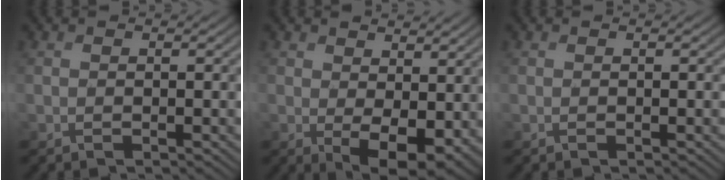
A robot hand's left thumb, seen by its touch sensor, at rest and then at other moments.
{"total": 6.4, "force": [1.2, 3.7, 5.0], "torque": [-0.088, -0.020, 0.028]}
{"total": 0.0}